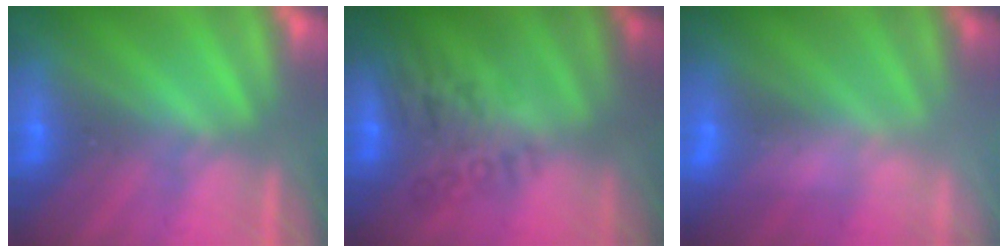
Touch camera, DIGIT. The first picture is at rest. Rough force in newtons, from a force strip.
{"total": 2.9}
{"total": 2.4}